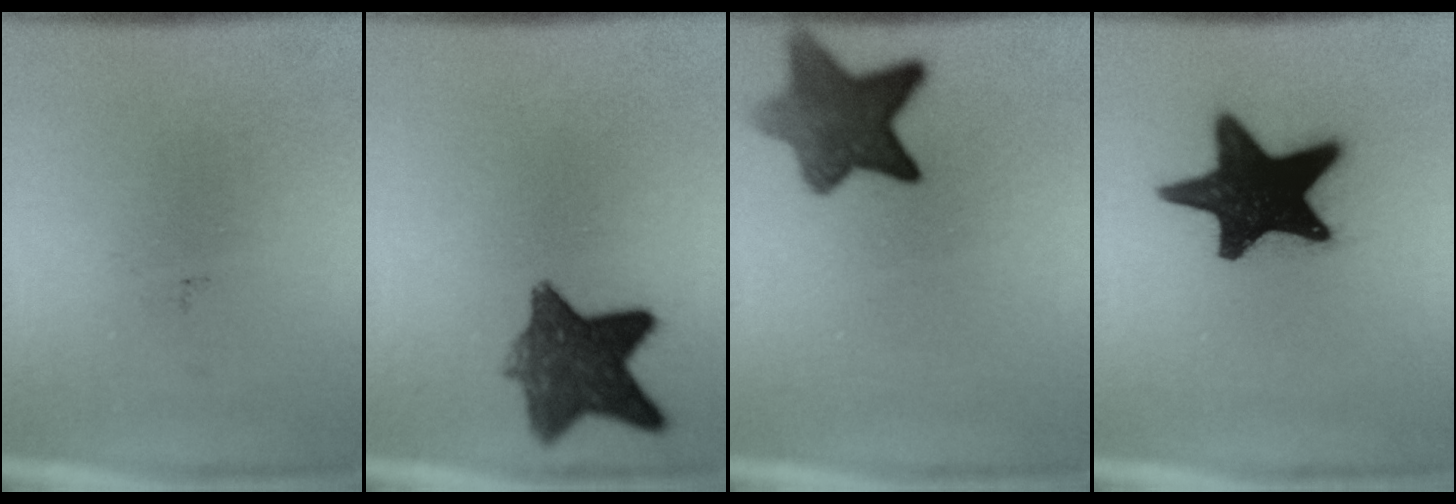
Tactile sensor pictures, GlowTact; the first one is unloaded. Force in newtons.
{"total": 9.3}
{"total": 9.0}
{"total": 19.1}